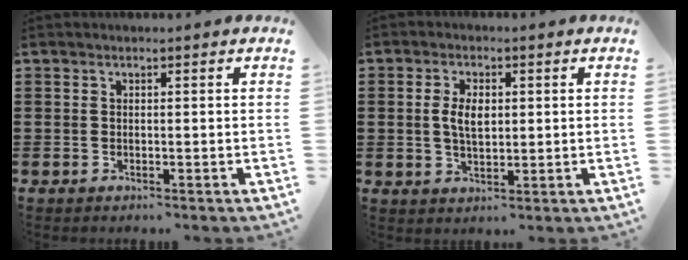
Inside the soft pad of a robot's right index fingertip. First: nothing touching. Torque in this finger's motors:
{"motor_torque": [0.12, 0.06, 0.35, 0.11]}